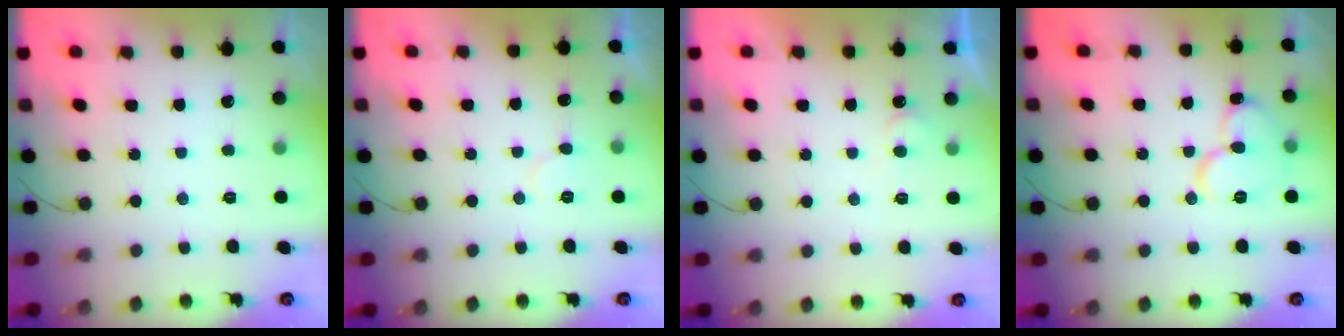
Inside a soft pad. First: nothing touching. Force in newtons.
{"total": 4.7, "press": 4.7, "slide": 0.5}
{"total": 3.4, "press": 3.4, "slide": 0.3}
{"total": 10.9, "press": 10.8, "slide": 1.3}